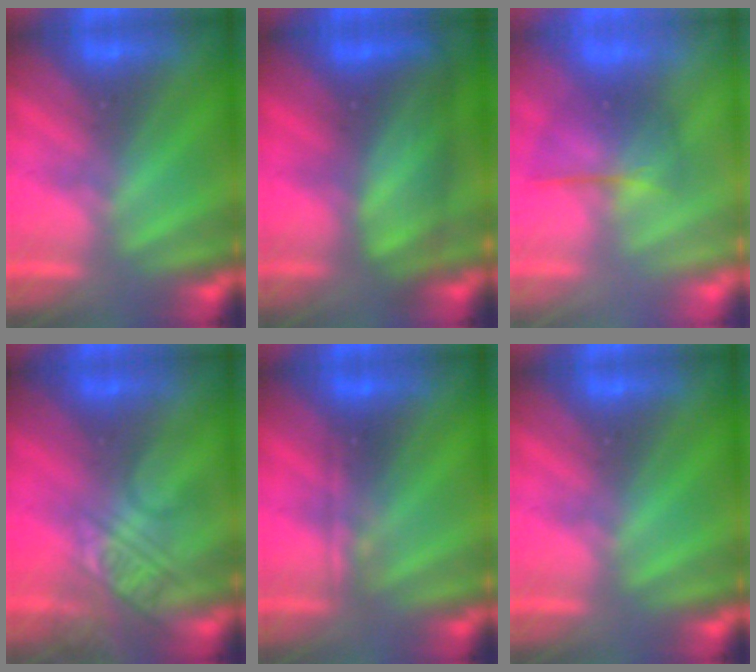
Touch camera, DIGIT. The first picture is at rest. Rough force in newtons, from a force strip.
{"total": 7.5}
{"total": 2.2}
{"total": 2.4}
{"total": 2.3}
{"total": 0.0}